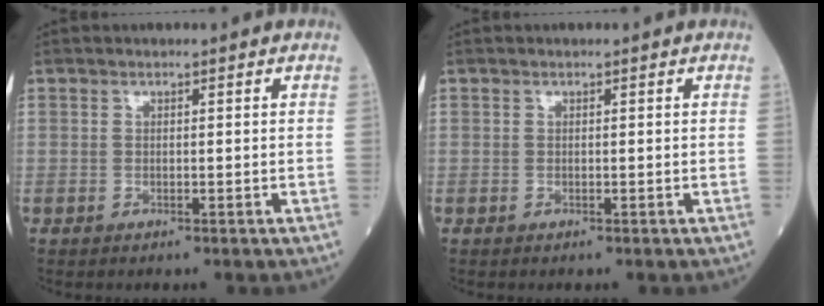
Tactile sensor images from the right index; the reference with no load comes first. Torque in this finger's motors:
{"motor_torque": [0.00, 0.00, 0.00, 0.00]}